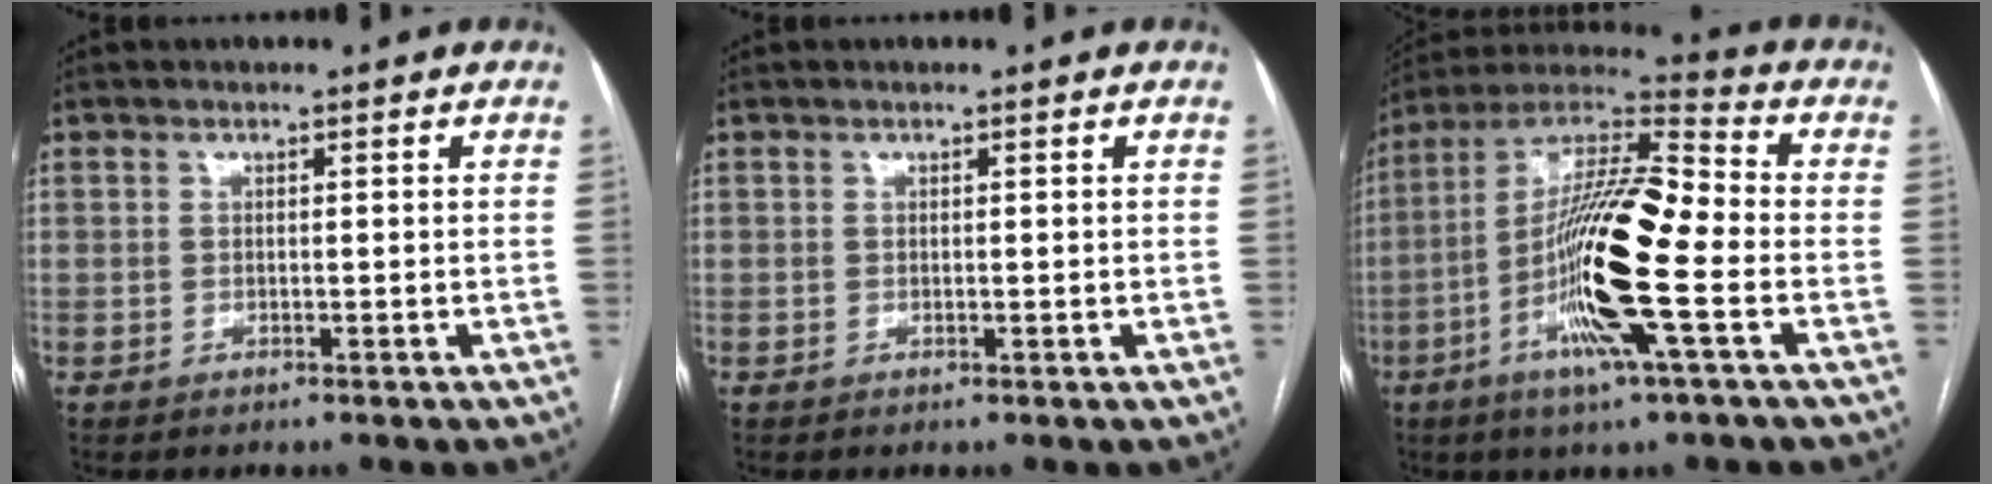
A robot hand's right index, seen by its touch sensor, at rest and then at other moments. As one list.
[{"total": 0.0}, {"total": 18.4, "force": [-4.5, 1.4, 17.8], "torque": [-0.344, -0.005, -0.088]}]